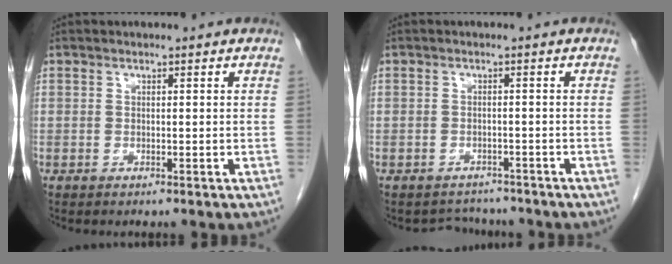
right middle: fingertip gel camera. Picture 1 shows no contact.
{"total": 3.4, "force": [-3.0, 1.5, -0.4], "torque": [0.004, 0.007, -0.044]}